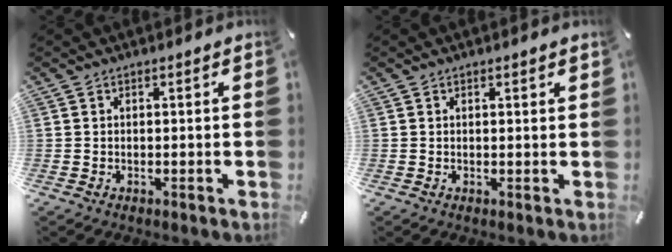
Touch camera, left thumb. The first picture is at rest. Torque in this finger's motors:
{"motor_torque": [-0.24, -0.58, -0.03, 0.08, -0.03]}